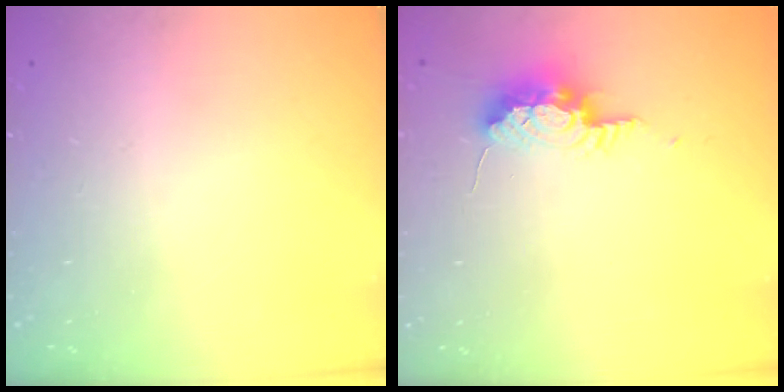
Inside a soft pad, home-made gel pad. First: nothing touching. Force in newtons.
{"total": 8.6, "press": 8.3, "slide": 2.4}